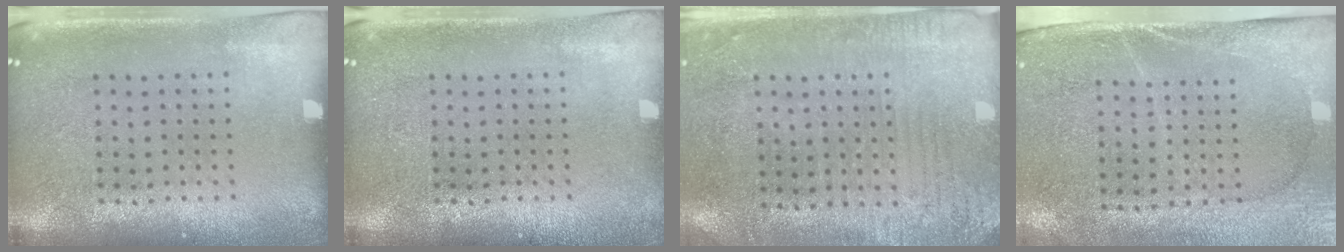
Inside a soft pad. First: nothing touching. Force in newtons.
{"total": 0.6, "press": 0.6, "slide": 0.2}
{"total": 2.8, "press": 2.4, "slide": 1.4}
{"total": 2.9, "press": 2.5, "slide": 1.4}